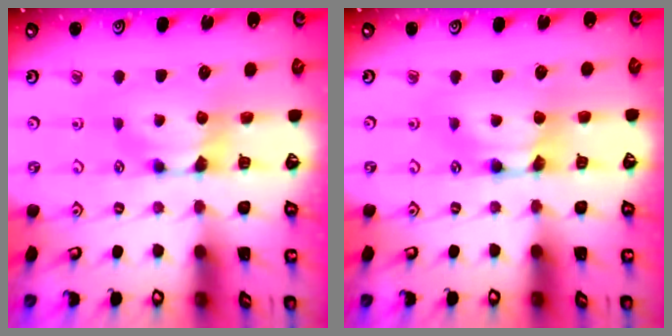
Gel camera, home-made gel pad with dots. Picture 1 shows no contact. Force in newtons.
{"total": 2.1, "press": 2.1, "slide": 0.2}